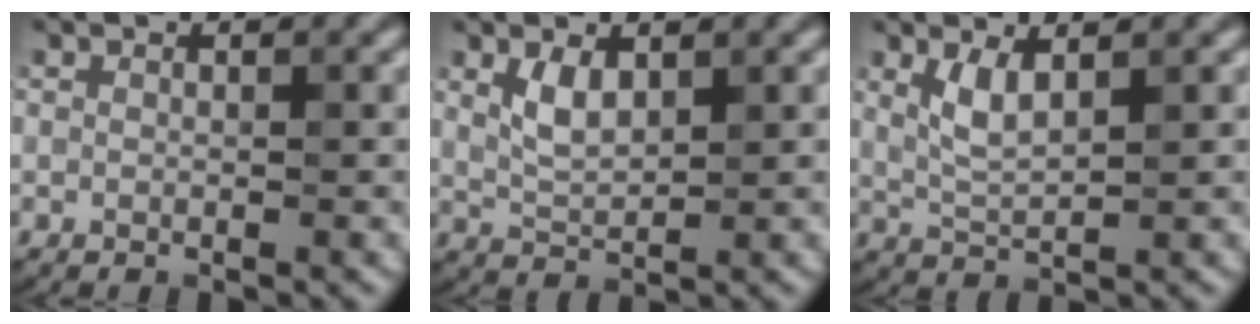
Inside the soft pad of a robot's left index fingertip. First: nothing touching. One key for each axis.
{"total": 2.3, "fx": 1.0, "fy": 1.1, "fz": 1.8, "tx": -0.044, "ty": -0.005, "tz": 0.022}
{"total": 2.4, "fx": 1.0, "fy": 0.7, "fz": 2.0, "tx": -0.049, "ty": -0.008, "tz": 0.023}